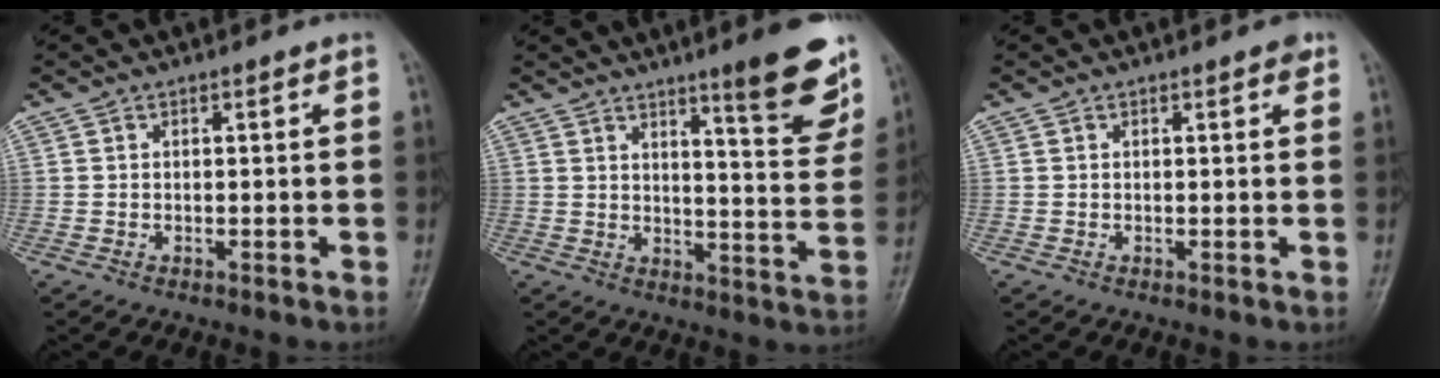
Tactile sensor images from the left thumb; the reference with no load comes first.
{"total": 12.4, "force": [7.9, 2.0, 9.4], "torque": [-0.099, -0.053, 0.112]}
{"total": 1.3, "force": [0.7, 0.6, 1.0], "torque": [-0.008, 0.000, 0.006]}